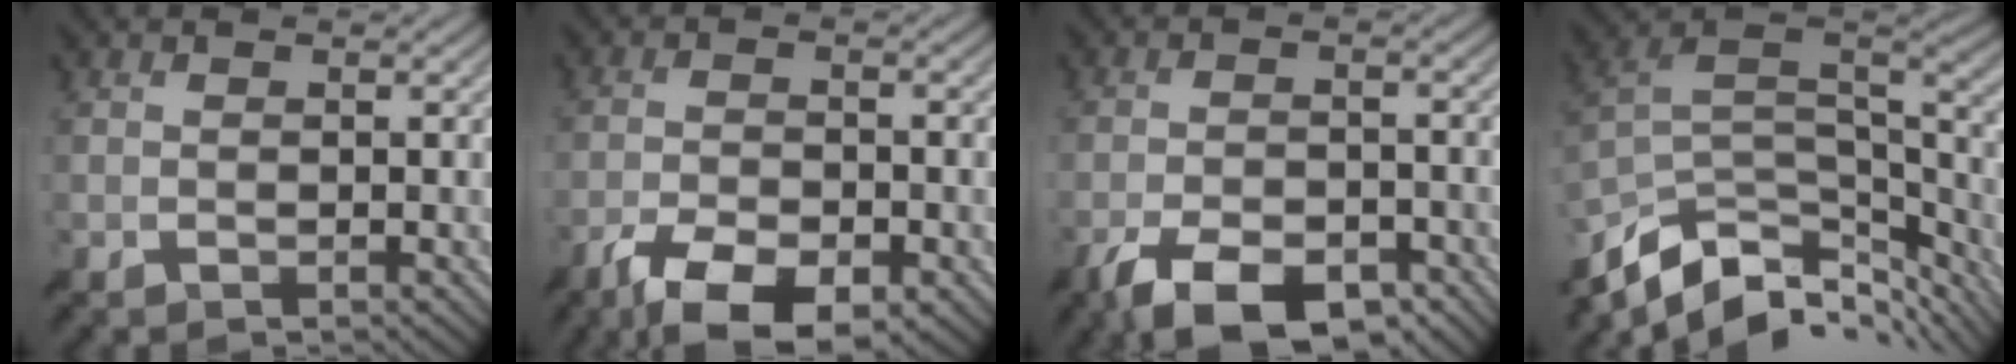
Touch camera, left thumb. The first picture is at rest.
{"total": 9.4, "force": [-6.1, 3.1, 6.5], "torque": [-0.128, -0.008, -0.109]}
{"total": 9.7, "force": [-6.4, 3.6, 6.3], "torque": [-0.113, -0.003, -0.114]}
{"total": 13.1, "force": [-7.5, 6.7, 8.4], "torque": [-0.216, -0.022, -0.116]}